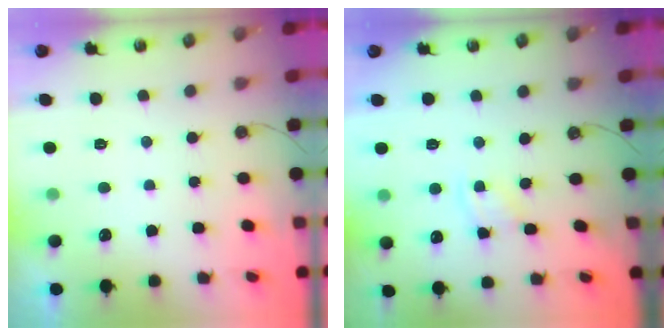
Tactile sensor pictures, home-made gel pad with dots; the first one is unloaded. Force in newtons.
{"total": 2.9, "press": 2.9, "slide": 0.4}